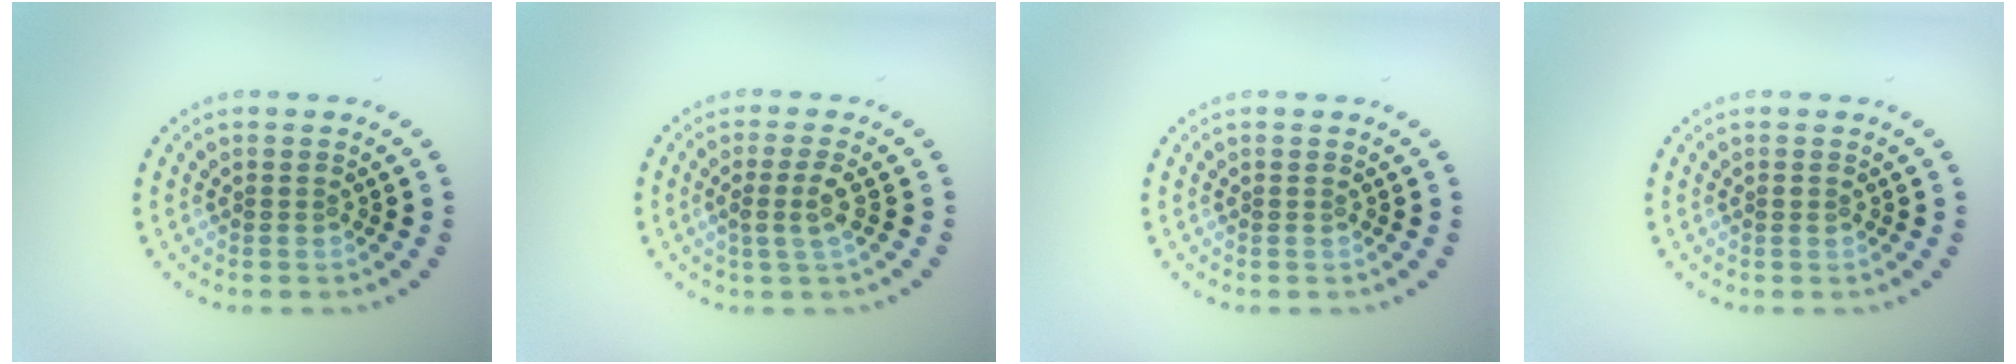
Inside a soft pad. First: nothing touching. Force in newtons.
{"total": 2.1, "press": 1.6, "slide": 1.3}
{"total": 0.0}
{"total": 0.5, "press": 0.5, "slide": 0.1}